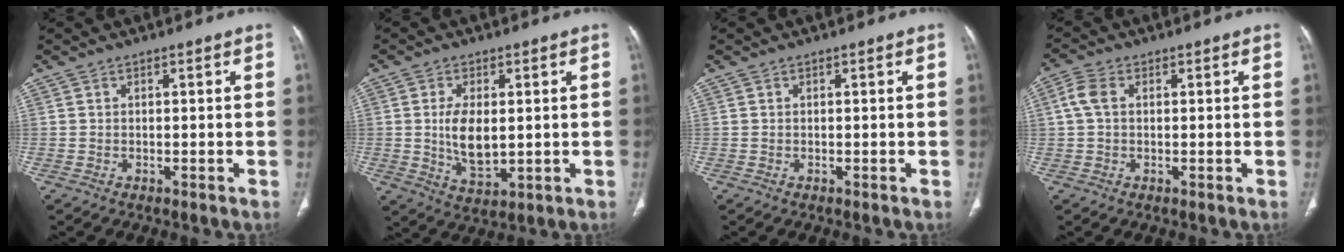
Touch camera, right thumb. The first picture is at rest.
{"total": 8.0, "force": [0.4, 4.2, 6.8], "torque": [-0.122, -0.015, 0.016]}
{"total": 0.0}
{"total": 3.8, "force": [0.6, 2.5, 2.7], "torque": [-0.073, 0.014, 0.011]}